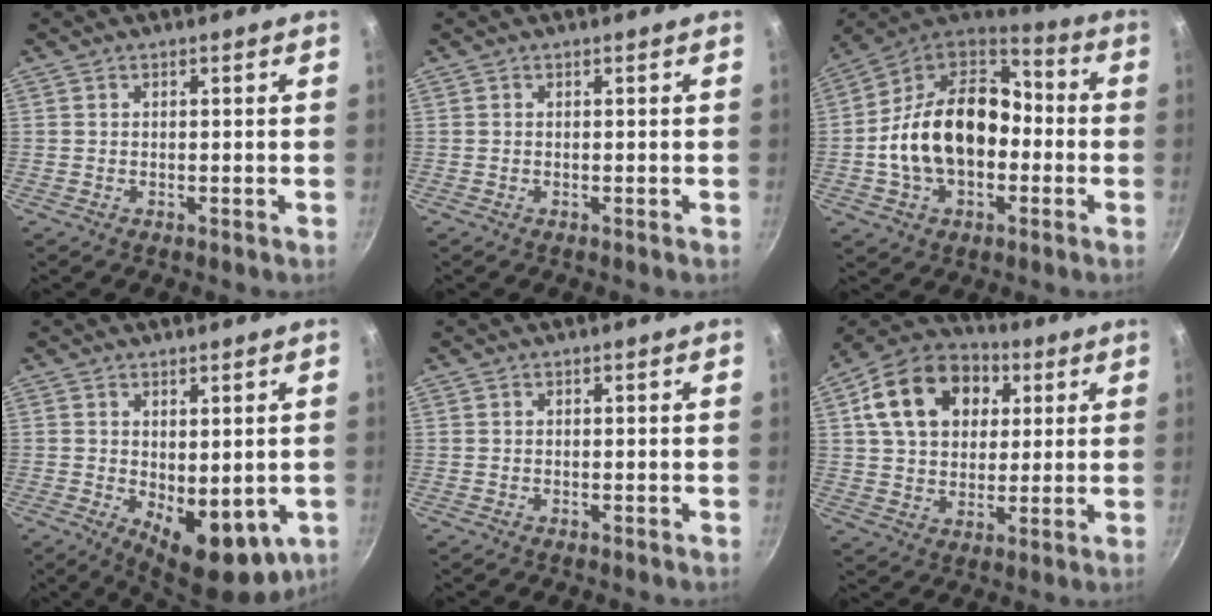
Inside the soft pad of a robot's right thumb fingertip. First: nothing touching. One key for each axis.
{"total": 0.0}
{"total": 21.2, "fx": -2.7, "fy": 14.6, "fz": 15.1, "tx": -0.241, "ty": 0.057, "tz": -0.054}
{"total": 11.6, "fx": -1.6, "fy": 6.0, "fz": 9.9, "tx": -0.112, "ty": -0.015, "tz": -0.006}
{"total": 0.0}
{"total": 18.3, "fx": 5.7, "fy": 13.4, "fz": 11.1, "tx": -0.167, "ty": 0.014, "tz": 0.088}